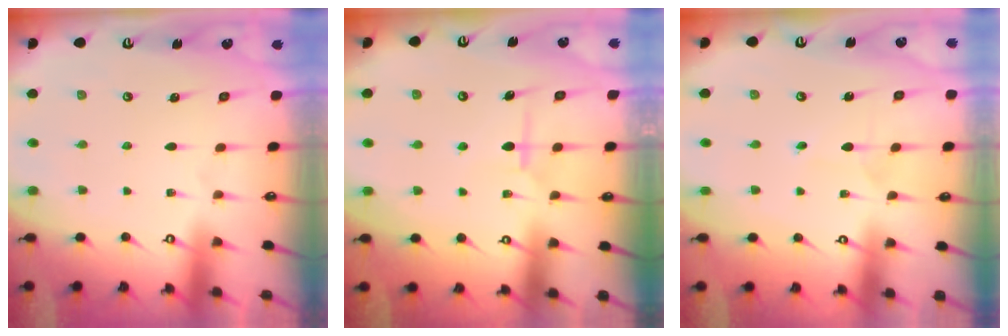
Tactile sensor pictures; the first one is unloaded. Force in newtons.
{"total": 6.1, "press": 6.1, "slide": 0.2}
{"total": 2.0, "press": 2.0, "slide": 0.2}